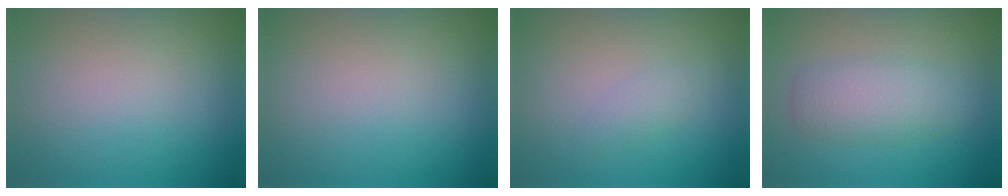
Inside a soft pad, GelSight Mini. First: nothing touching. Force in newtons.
{"total": 0.0}
{"total": 1.1, "press": 1.1, "slide": 0.0}
{"total": 2.3, "press": 2.3, "slide": 0.2}